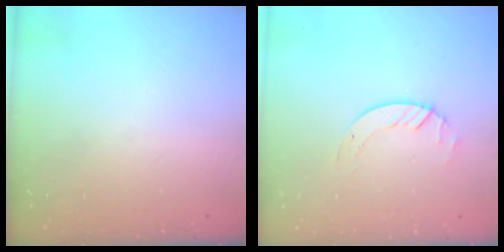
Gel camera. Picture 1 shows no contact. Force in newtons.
{"total": 2.6, "press": 2.6, "slide": 0.3}